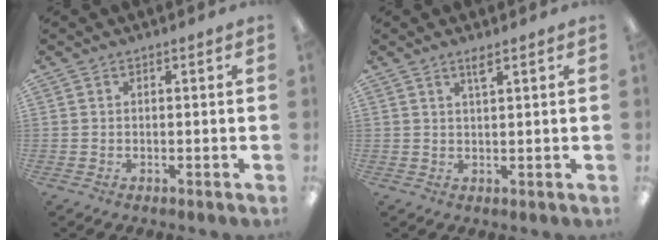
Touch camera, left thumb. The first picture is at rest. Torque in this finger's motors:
{"motor_torque": [0.14, -0.04, -0.15, 0.07, 0.00]}